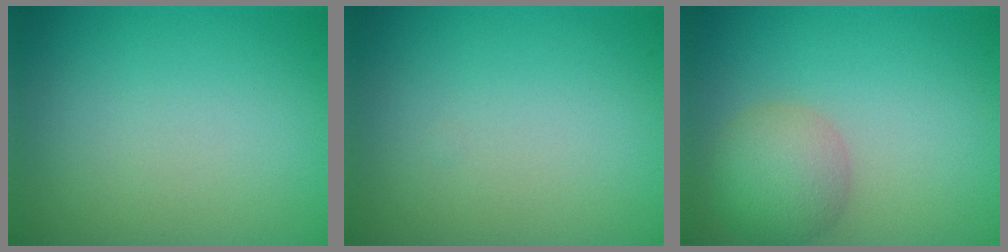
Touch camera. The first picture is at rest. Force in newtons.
{"total": 0.0}
{"total": 4.1, "press": 4.1, "slide": 0.3}